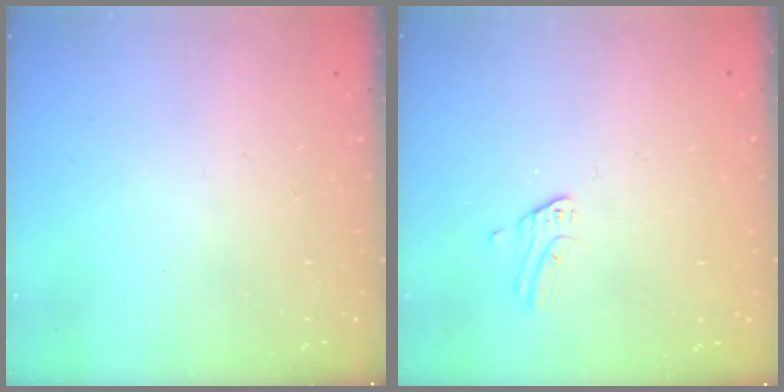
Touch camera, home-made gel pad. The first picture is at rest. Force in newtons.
{"total": 2.4, "press": 2.4, "slide": 0.1}